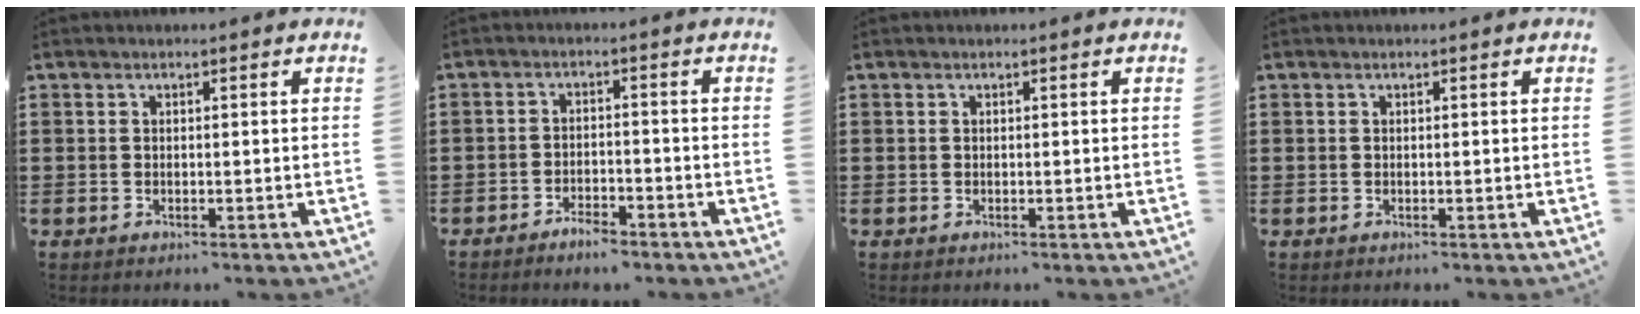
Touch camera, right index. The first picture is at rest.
{"total": 2.7, "force": [-2.6, 0.5, 0.6], "torque": [-0.016, 0.005, -0.053]}
{"total": 0.0}
{"total": 0.0}